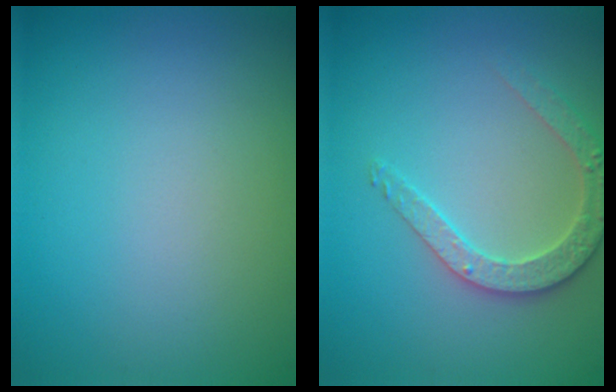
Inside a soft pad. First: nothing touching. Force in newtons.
{"total": 2.7, "press": 2.7, "slide": 0.3}